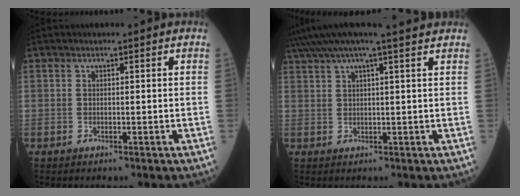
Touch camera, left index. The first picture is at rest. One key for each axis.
{"total": 10.9, "fx": 9.2, "fy": -0.7, "fz": 5.9, "tx": -0.103, "ty": 0.037, "tz": 0.122}